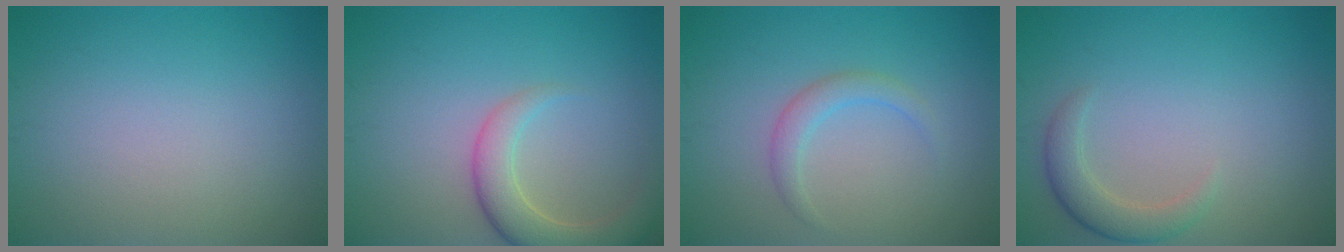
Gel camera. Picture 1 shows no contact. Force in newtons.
{"total": 4.5, "press": 4.5, "slide": 0.5}
{"total": 1.8, "press": 1.8, "slide": 0.2}
{"total": 2.6, "press": 2.6, "slide": 0.1}